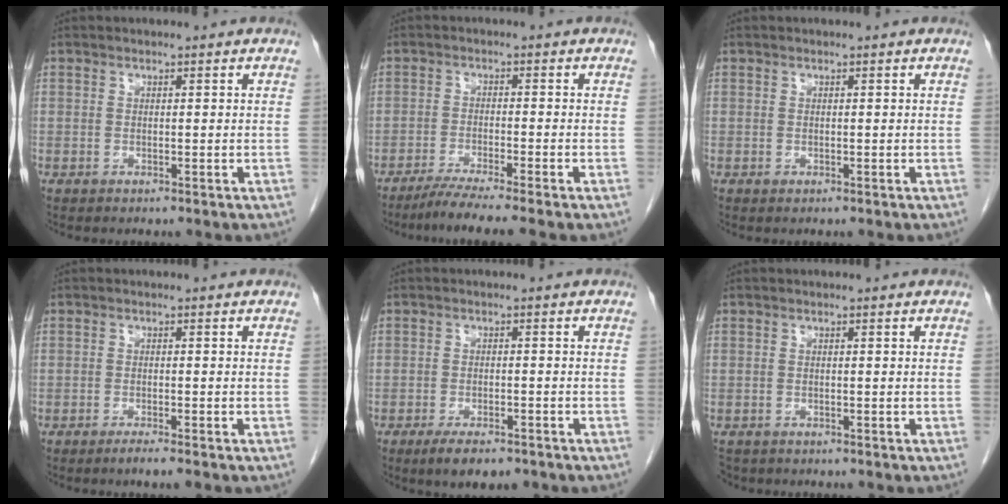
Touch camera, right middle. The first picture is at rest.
{"total": 5.9, "force": [-4.9, -1.2, 3.2], "torque": [-0.048, -0.019, -0.085]}
{"total": 0.0}
{"total": 1.7, "force": [-1.3, -0.2, 1.1], "torque": [-0.019, -0.003, -0.022]}
{"total": 5.4, "force": [-3.9, 1.7, 3.3], "torque": [-0.051, -0.005, -0.059]}
{"total": 3.1, "force": [-2.5, 1.7, 0.8], "torque": [-0.016, -0.003, -0.039]}